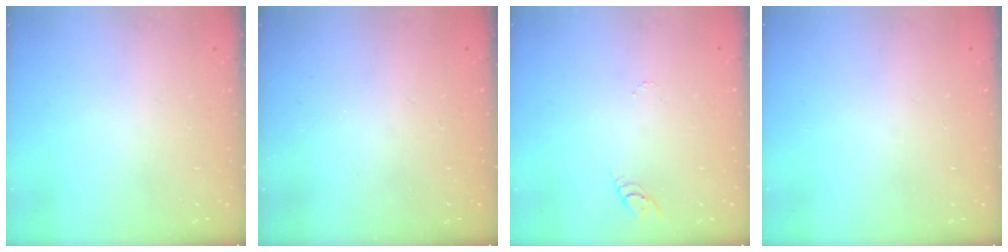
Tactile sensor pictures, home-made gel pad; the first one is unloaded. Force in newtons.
{"total": 0.0}
{"total": 2.8, "press": 2.8, "slide": 0.2}
{"total": 1.7, "press": 1.7, "slide": 0.1}